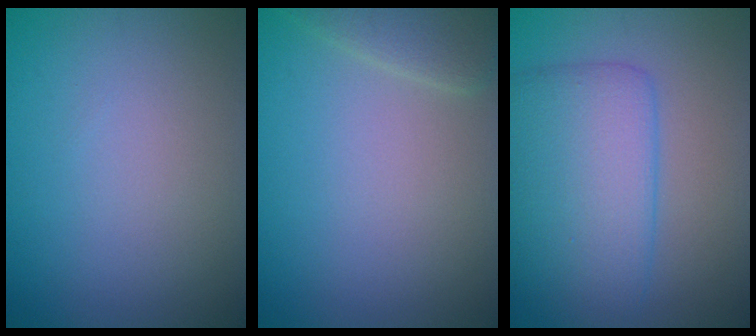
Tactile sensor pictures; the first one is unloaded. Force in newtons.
{"total": 2.4, "press": 2.4, "slide": 0.0}
{"total": 6.8, "press": 6.8, "slide": 0.0}